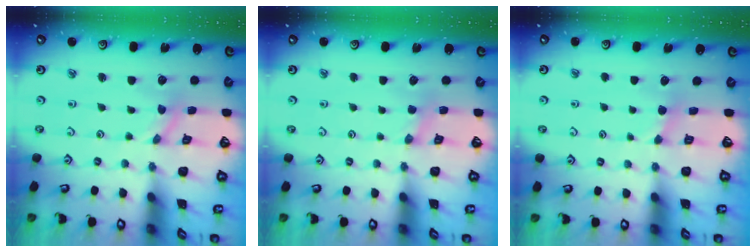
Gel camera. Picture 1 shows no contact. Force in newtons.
{"total": 2.4, "press": 2.4, "slide": 0.5}
{"total": 2.4, "press": 2.4, "slide": 0.3}